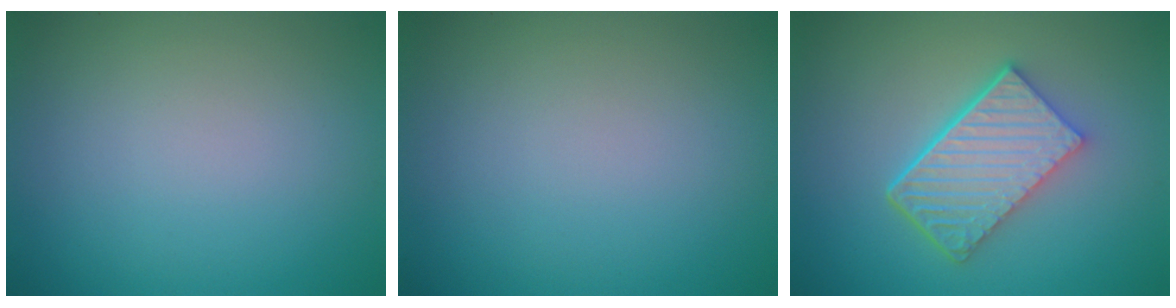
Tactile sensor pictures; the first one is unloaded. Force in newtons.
{"total": 0.0}
{"total": 6.0, "press": 4.3, "slide": 4.2}